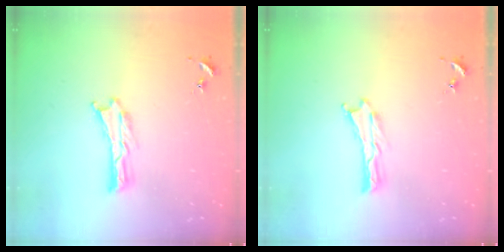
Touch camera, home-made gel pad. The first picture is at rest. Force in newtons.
{"total": 0.0}